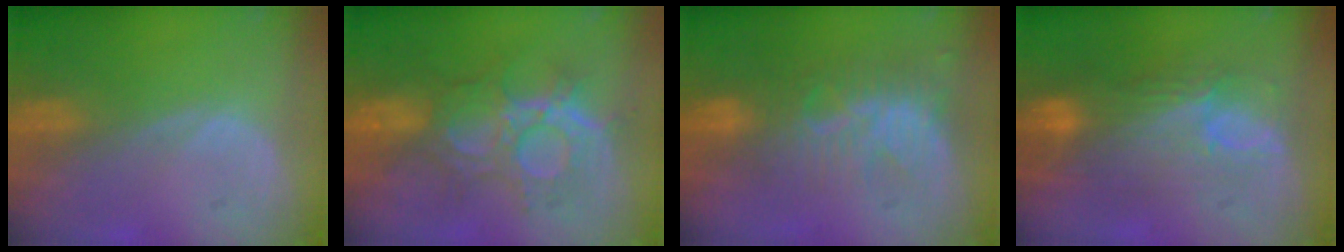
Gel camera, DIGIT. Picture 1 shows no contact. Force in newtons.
{"total": 9.4, "press": 9.4, "slide": 0.6}
{"total": 8.4, "press": 7.5, "slide": 3.9}
{"total": 9.3, "press": 8.4, "slide": 4.0}